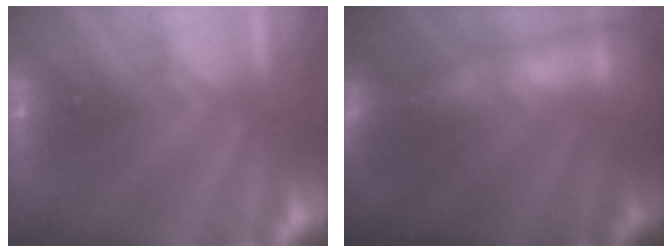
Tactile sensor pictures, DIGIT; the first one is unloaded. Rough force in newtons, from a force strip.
{"total": 8.1}